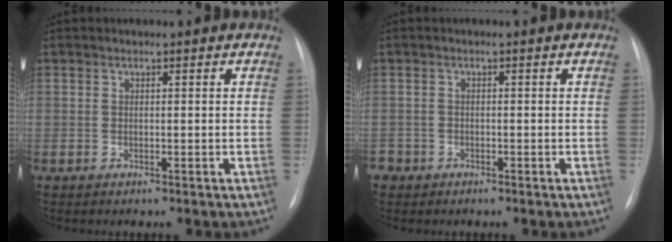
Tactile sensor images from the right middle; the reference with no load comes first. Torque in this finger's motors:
{"motor_torque": [0.88, -1.08, 0.07, 0.01]}